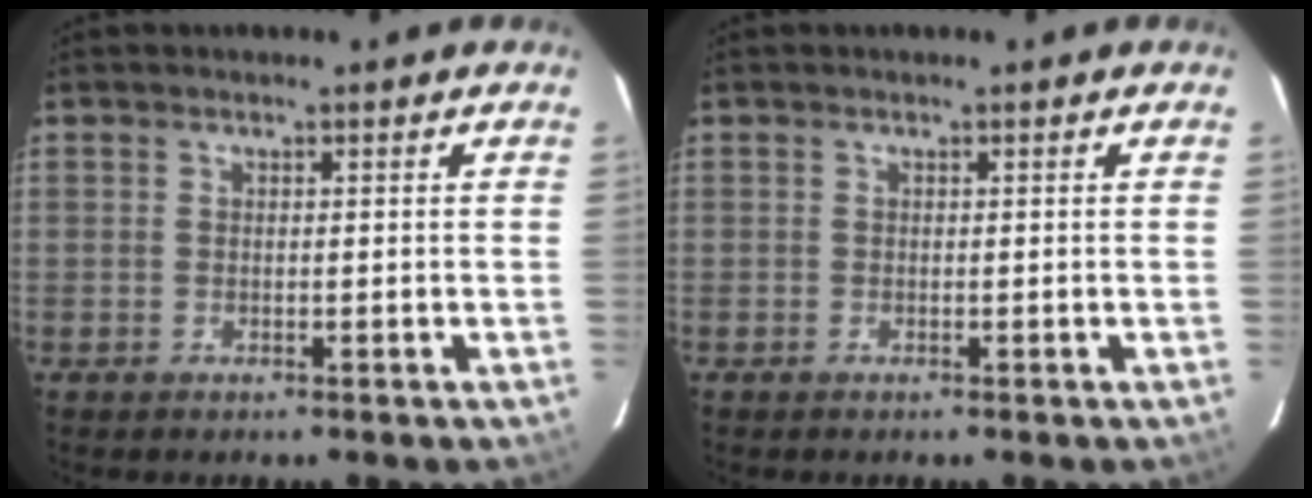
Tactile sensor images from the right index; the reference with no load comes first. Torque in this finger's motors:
{"motor_torque": [0.04, 0.05, 0.04, 0.01]}